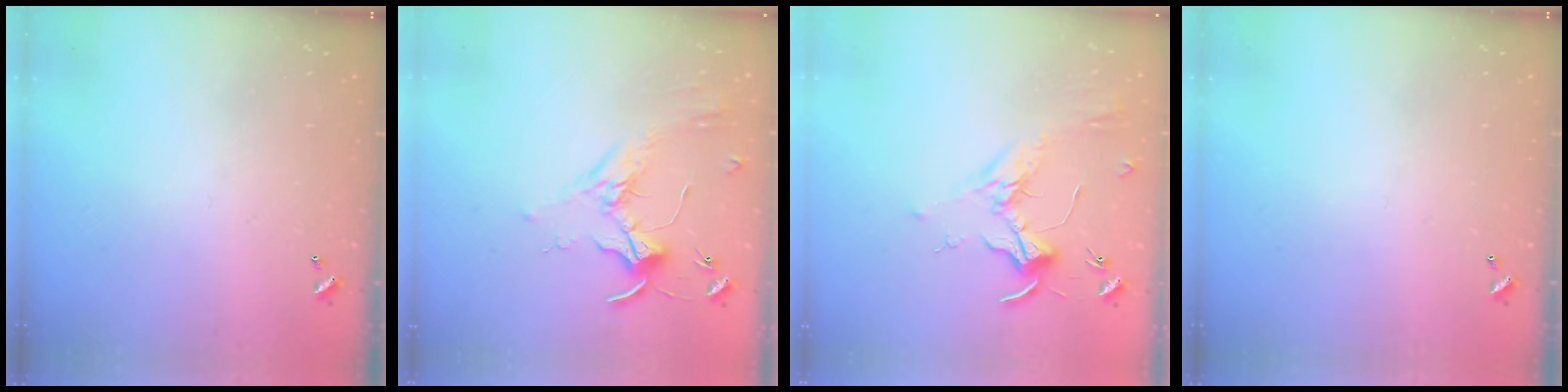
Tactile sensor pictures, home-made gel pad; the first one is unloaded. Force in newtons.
{"total": 1.8, "press": 1.8, "slide": 0.4}
{"total": 1.7, "press": 1.5, "slide": 0.7}
{"total": 0.0}